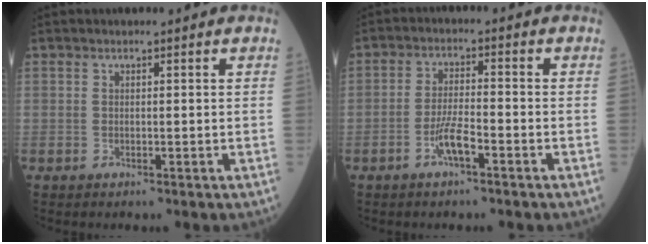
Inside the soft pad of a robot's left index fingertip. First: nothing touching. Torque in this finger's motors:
{"motor_torque": [0.65, 0.38, 0.31, 0.06]}